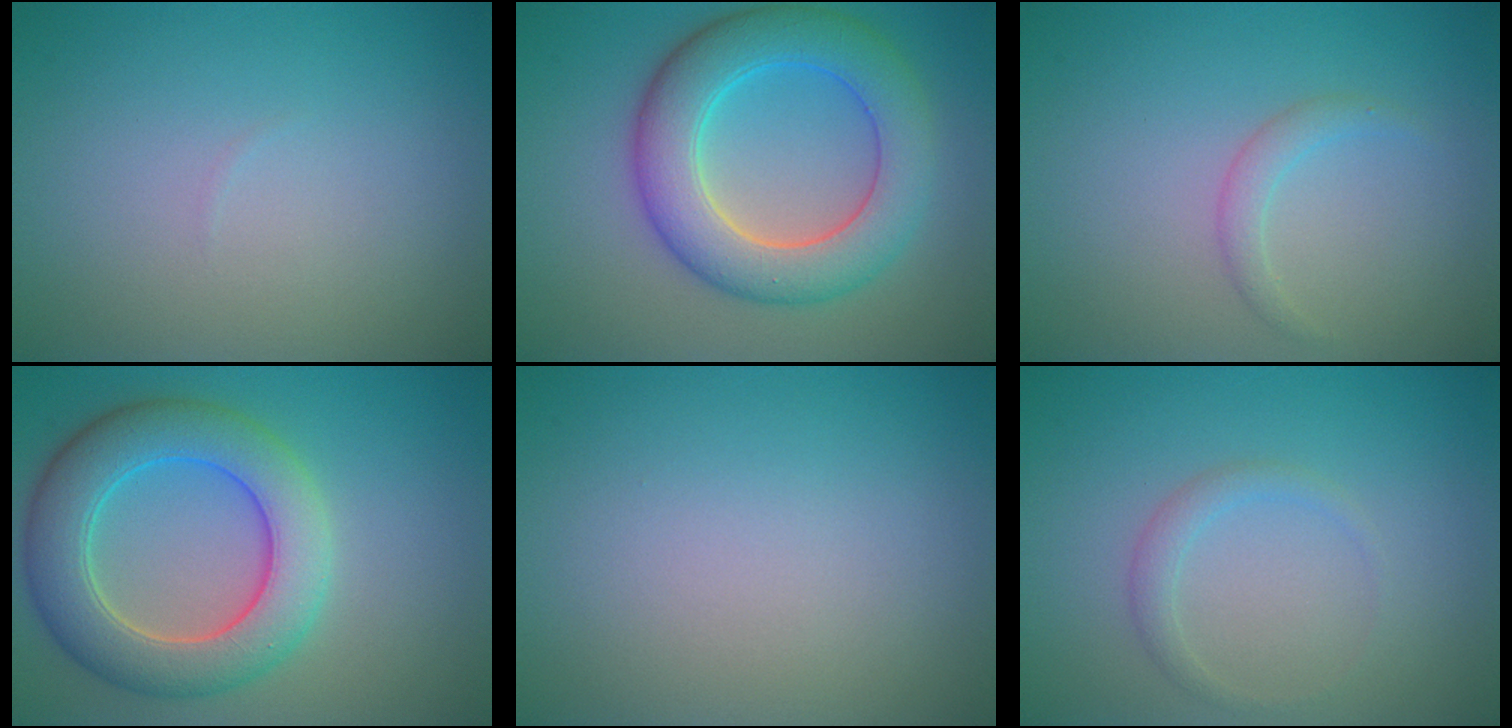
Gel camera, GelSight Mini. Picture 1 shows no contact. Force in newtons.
{"total": 7.7, "press": 7.7, "slide": 0.2}
{"total": 1.3, "press": 1.3, "slide": 0.1}
{"total": 7.6, "press": 7.6, "slide": 0.3}
{"total": 0.0}
{"total": 1.3, "press": 1.3, "slide": 0.0}